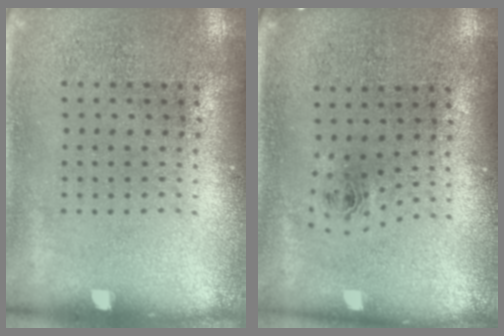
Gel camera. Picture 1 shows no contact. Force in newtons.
{"total": 0.9, "press": 0.4, "slide": 0.8}